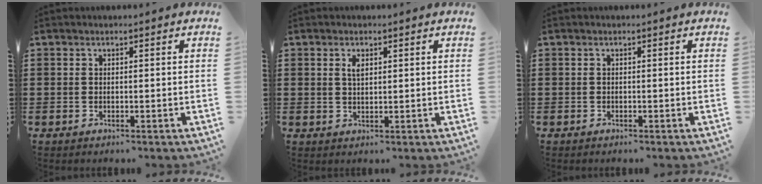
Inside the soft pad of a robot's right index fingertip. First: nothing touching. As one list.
[{"total": 1.9, "force": [0.8, 0.9, 1.4], "torque": [-0.032, 0.004, 0.014]}, {"total": 0.0}]